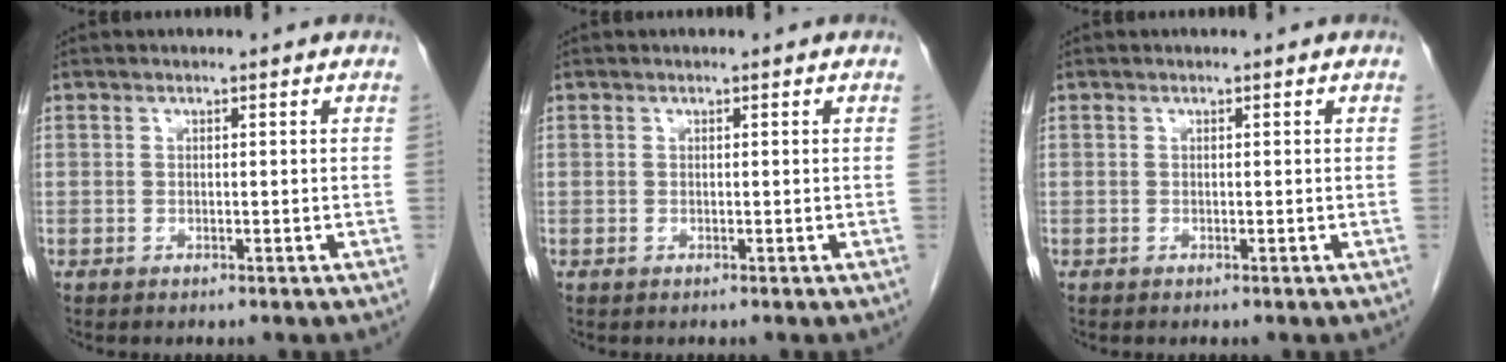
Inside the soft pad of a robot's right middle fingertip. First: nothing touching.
{"total": 0.0}
{"total": 0.0}